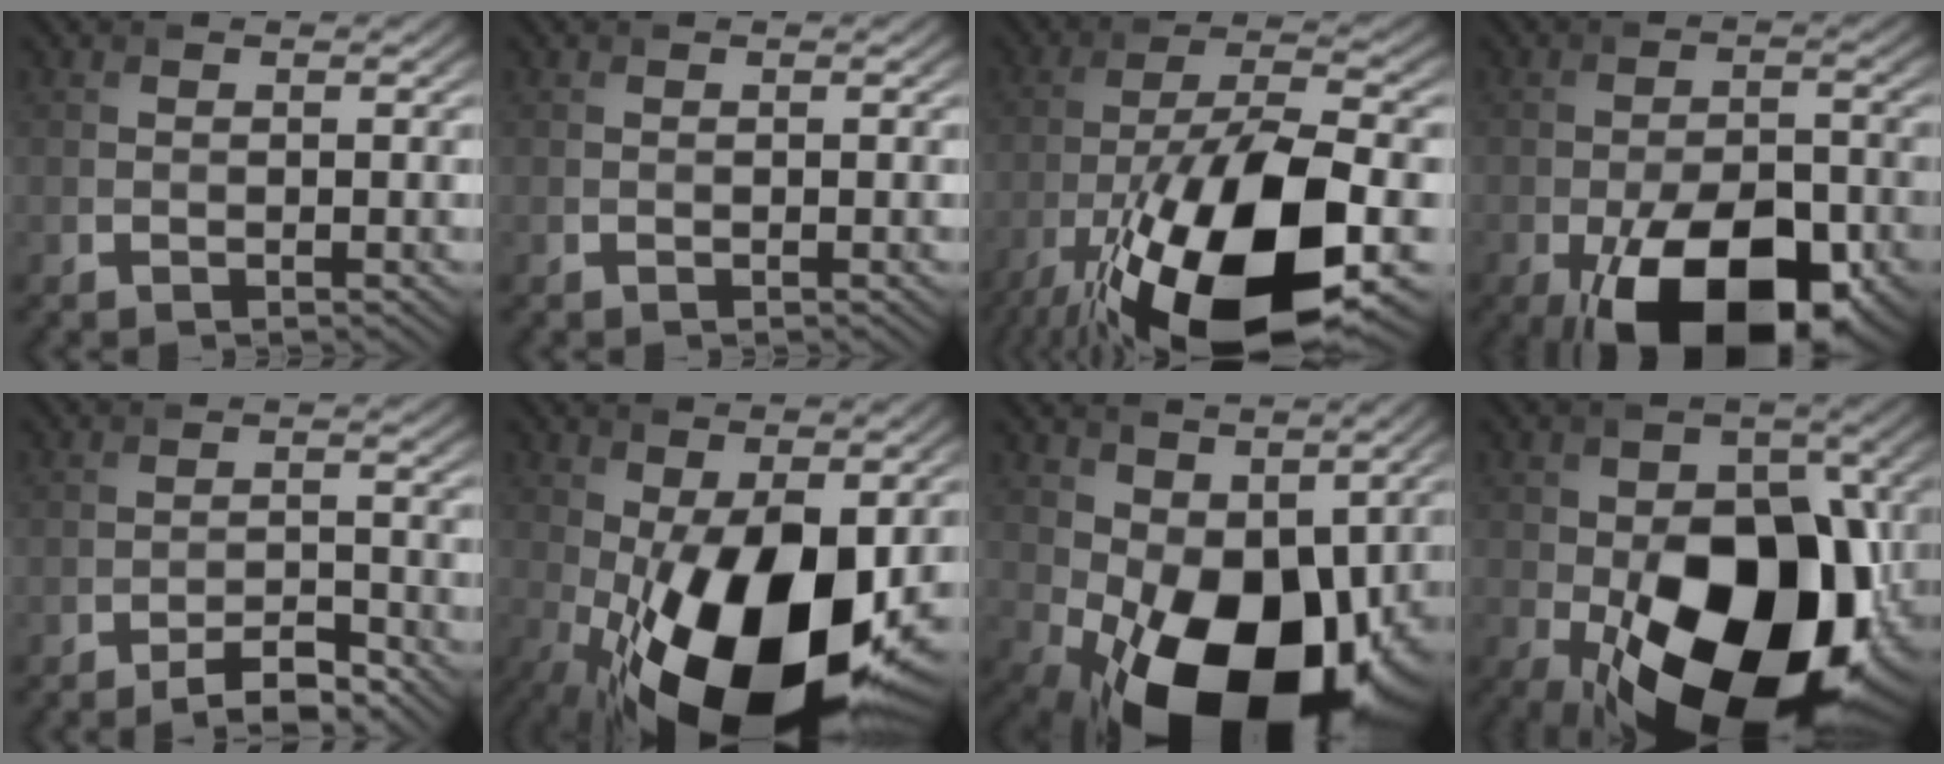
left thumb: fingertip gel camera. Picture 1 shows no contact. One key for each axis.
{"total": 0.0}
{"total": 19.7, "fx": -9.8, "fy": 6.7, "fz": 15.8, "tx": -0.291, "ty": -0.016, "tz": -0.171}
{"total": 15.9, "fx": -7.4, "fy": 8.0, "fz": 11.6, "tx": -0.195, "ty": -0.037, "tz": -0.108}
{"total": 4.1, "fx": -3.2, "fy": 1.0, "fz": 2.4, "tx": -0.040, "ty": 0.003, "tz": -0.055}
{"total": 18.6, "fx": -4.4, "fy": 8.8, "fz": 15.8, "tx": -0.283, "ty": -0.035, "tz": -0.061}
{"total": 17.3, "fx": -0.9, "fy": 10.5, "fz": 13.7, "tx": -0.227, "ty": -0.037, "tz": 0.004}
{"total": 19.8, "fx": -5.0, "fy": 12.4, "fz": 14.7, "tx": -0.207, "ty": -0.055, "tz": -0.056}